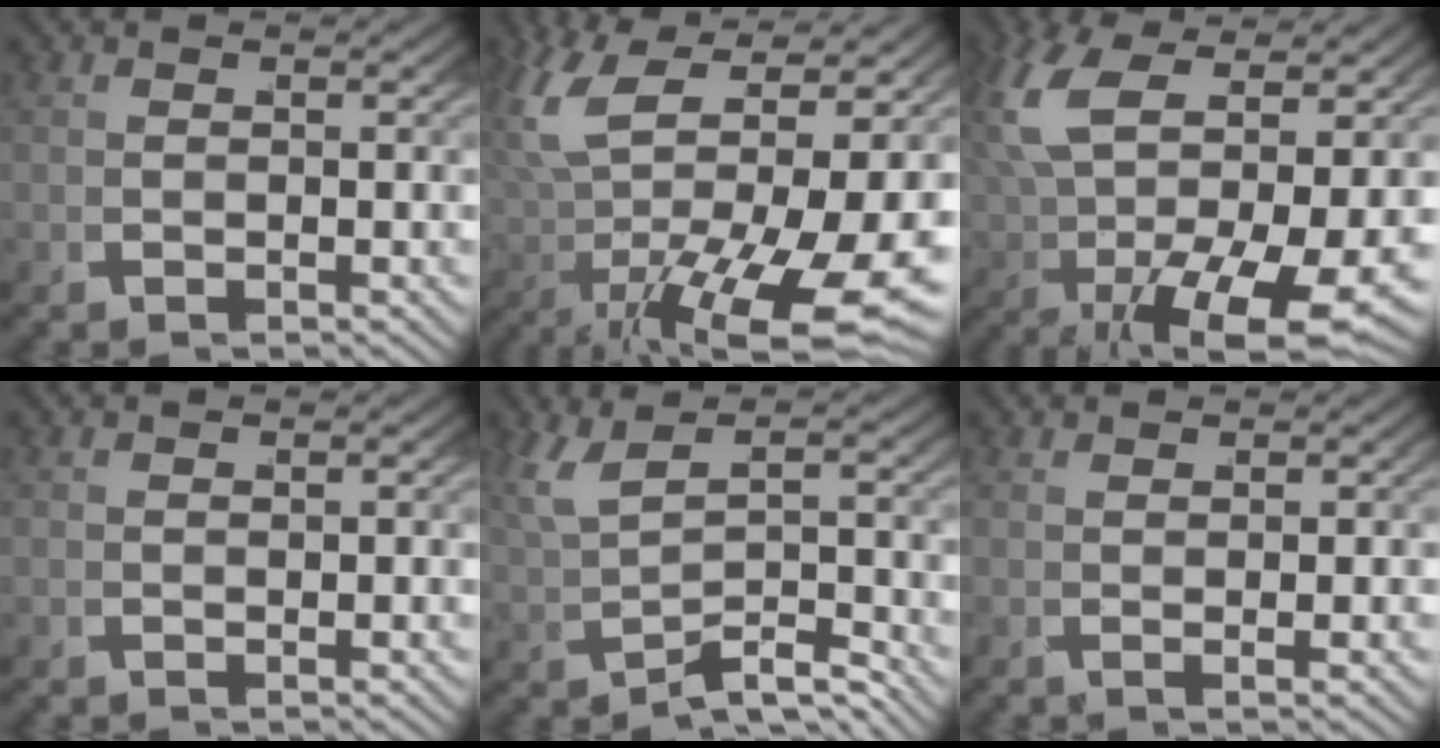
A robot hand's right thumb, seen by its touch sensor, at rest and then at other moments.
{"total": 13.6, "force": [1.2, 7.6, 11.2], "torque": [-0.225, -0.026, 0.034]}
{"total": 11.0, "force": [0.2, 5.8, 9.3], "torque": [-0.204, -0.030, 0.032]}
{"total": 0.0}
{"total": 3.4, "force": [-0.9, 1.4, 2.9], "torque": [-0.053, -0.004, -0.006]}
{"total": 0.9, "force": [0.6, -0.7, 0.1], "torque": [-0.001, 0.008, 0.011]}